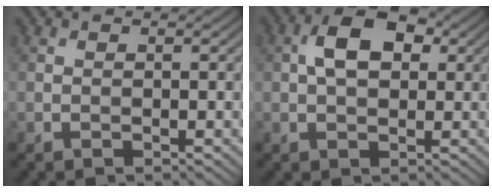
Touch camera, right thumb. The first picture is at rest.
{"total": 6.2, "force": [1.4, 3.7, 4.8], "torque": [-0.088, 0.012, 0.016]}